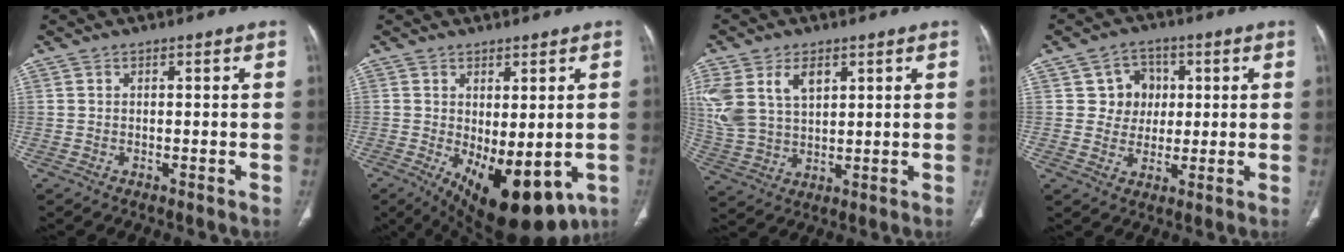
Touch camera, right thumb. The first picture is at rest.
{"total": 15.6, "force": [-5.2, 7.1, 12.9], "torque": [-0.170, -0.013, -0.054]}
{"total": 13.1, "force": [5.1, 8.3, 8.7], "torque": [-0.190, -0.005, 0.114]}
{"total": 6.6, "force": [1.5, 6.2, 1.9], "torque": [0.011, 0.004, 0.020]}